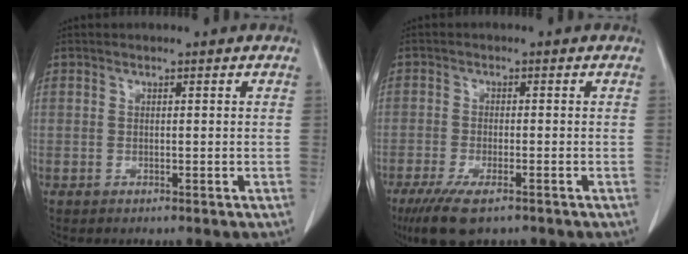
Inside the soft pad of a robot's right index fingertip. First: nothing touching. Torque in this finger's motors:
{"motor_torque": [0.82, -0.60, 0.33, 0.09]}